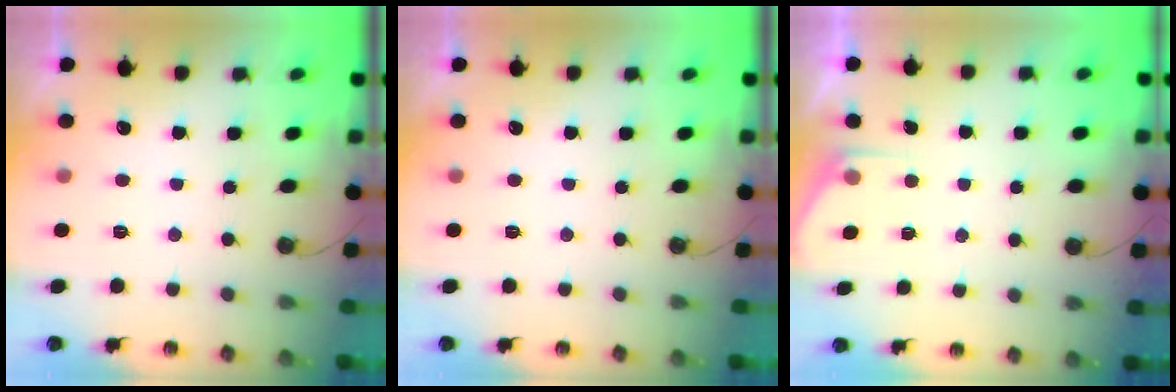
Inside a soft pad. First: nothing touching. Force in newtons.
{"total": 0.0}
{"total": 2.7, "press": 2.7, "slide": 0.3}